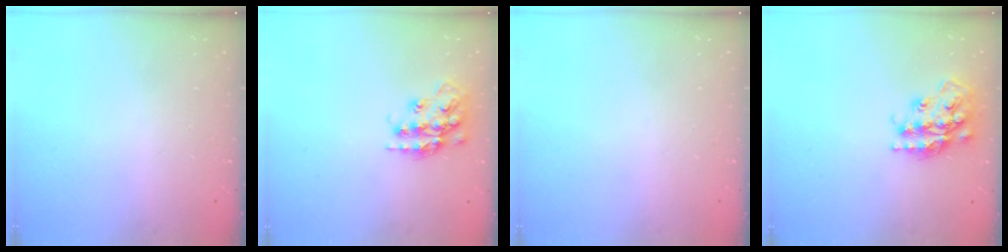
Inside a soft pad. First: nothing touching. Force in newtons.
{"total": 14.9, "press": 14.8, "slide": 0.8}
{"total": 0.0}
{"total": 18.6, "press": 18.5, "slide": 1.5}